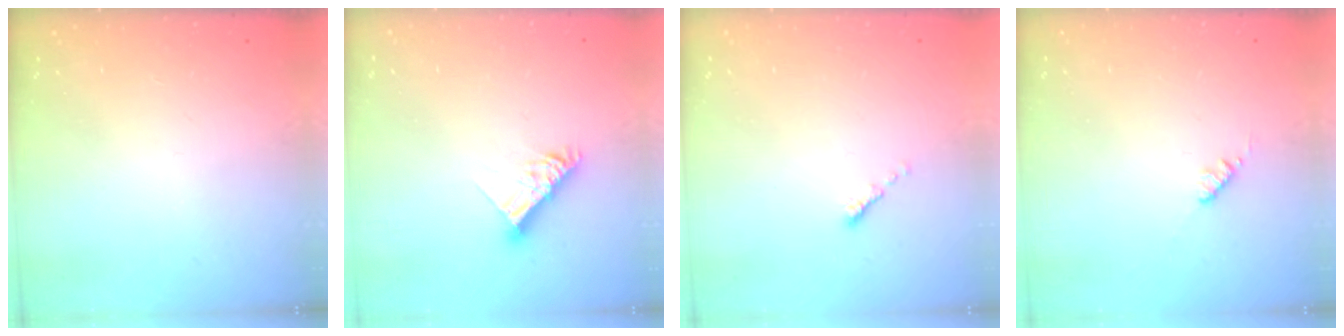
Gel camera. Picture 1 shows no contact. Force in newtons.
{"total": 9.8, "press": 9.8, "slide": 0.8}
{"total": 0.6, "press": 0.5, "slide": 0.2}
{"total": 2.8, "press": 2.8, "slide": 0.4}